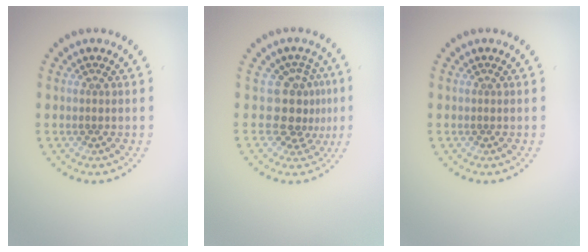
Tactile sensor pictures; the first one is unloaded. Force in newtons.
{"total": 3.4, "press": 2.4, "slide": 2.5}
{"total": 0.0}